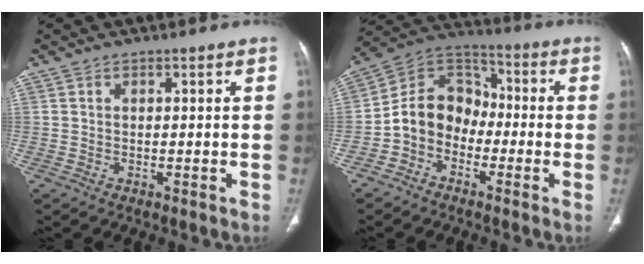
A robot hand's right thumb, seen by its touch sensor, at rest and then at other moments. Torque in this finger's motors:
{"motor_torque": [1.42, 1.66, 1.13, -0.88, 0.06]}